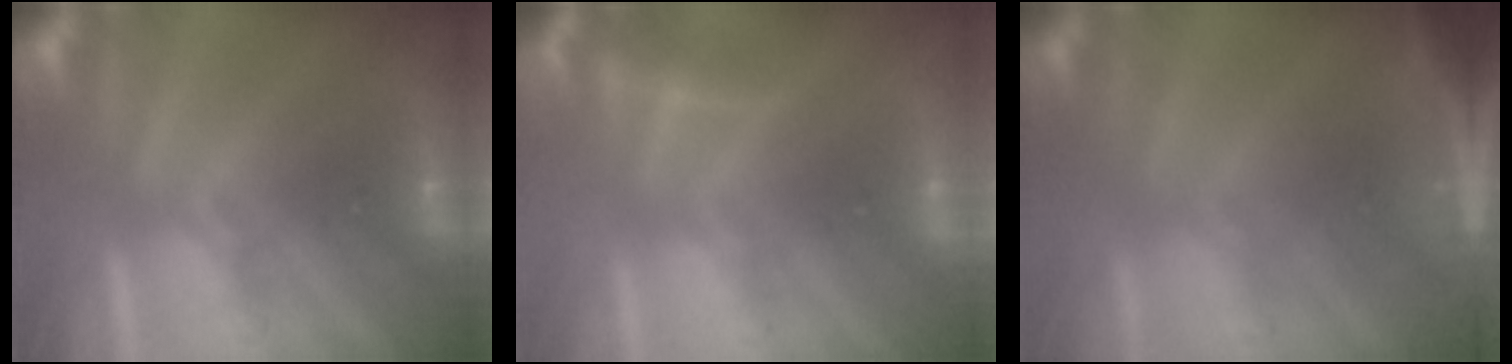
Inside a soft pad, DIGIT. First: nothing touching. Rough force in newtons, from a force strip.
{"total": 2.7}
{"total": 4.5}